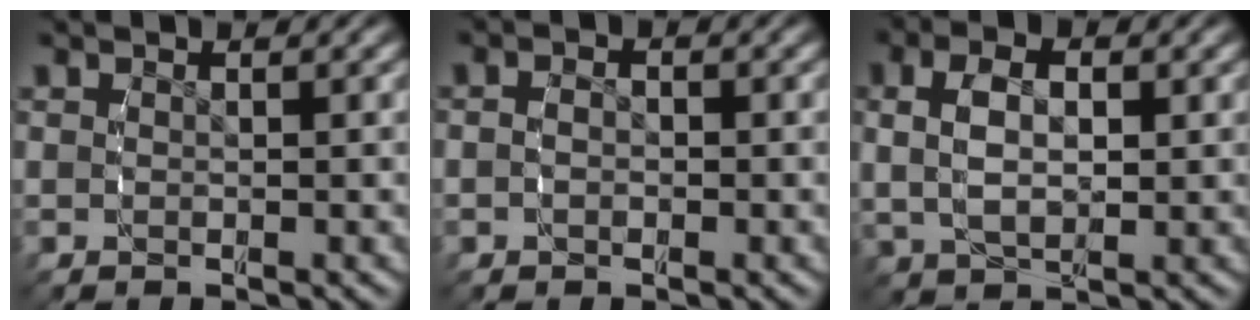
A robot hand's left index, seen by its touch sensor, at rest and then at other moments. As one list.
[{"total": 1.3, "force": [-0.5, 0.9, 0.8], "torque": [-0.022, -0.005, -0.009]}, {"total": 4.9, "force": [0.8, 3.1, 3.8], "torque": [-0.075, -0.005, 0.020]}]